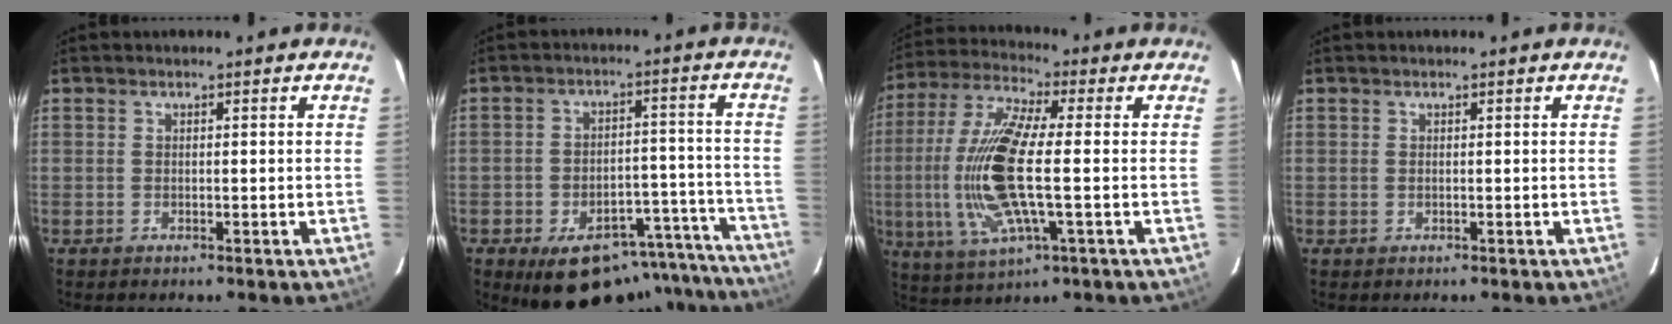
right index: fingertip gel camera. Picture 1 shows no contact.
{"total": 20.8, "force": [-16.5, 8.9, 8.8], "torque": [-0.125, 0.038, -0.189]}
{"total": 17.6, "force": [-1.6, 4.5, 16.9], "torque": [-0.352, -0.004, -0.031]}
{"total": 0.0}